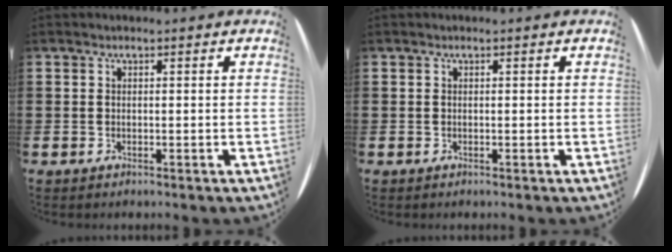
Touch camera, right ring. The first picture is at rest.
{"total": 0.0}